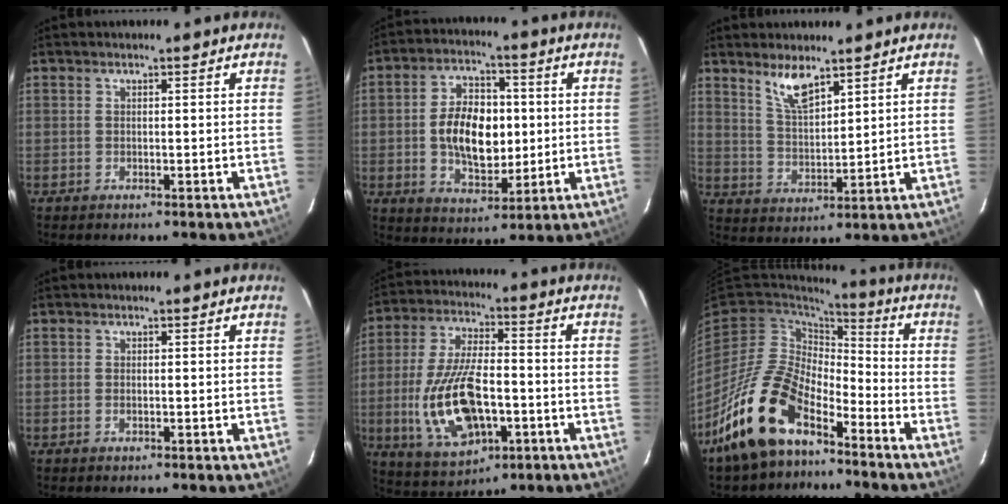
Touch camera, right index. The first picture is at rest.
{"total": 12.5, "force": [-0.1, 7.6, 9.9], "torque": [-0.180, 0.017, 0.007]}
{"total": 6.5, "force": [4.8, 1.9, 4.0], "torque": [-0.074, -0.002, 0.100]}
{"total": 0.6, "force": [-0.3, 0.3, 0.4], "torque": [-0.008, 0.001, -0.005]}
{"total": 17.2, "force": [-4.4, 8.0, 14.6], "torque": [-0.310, -0.008, -0.064]}
{"total": 16.8, "force": [-11.1, 7.9, 9.9], "torque": [-0.194, 0.002, -0.210]}